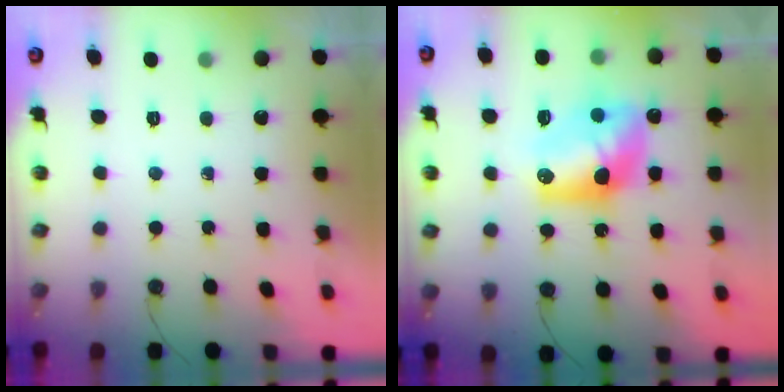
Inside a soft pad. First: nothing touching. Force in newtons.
{"total": 12.6, "press": 12.6, "slide": 0.9}